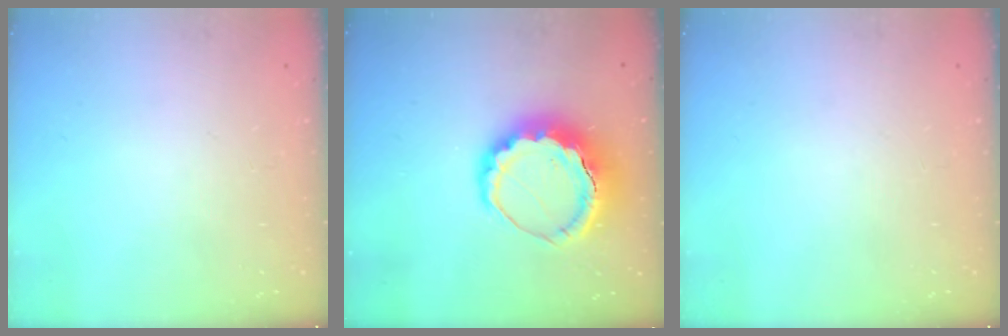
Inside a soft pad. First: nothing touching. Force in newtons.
{"total": 11.4, "press": 11.2, "slide": 2.1}
{"total": 0.0}